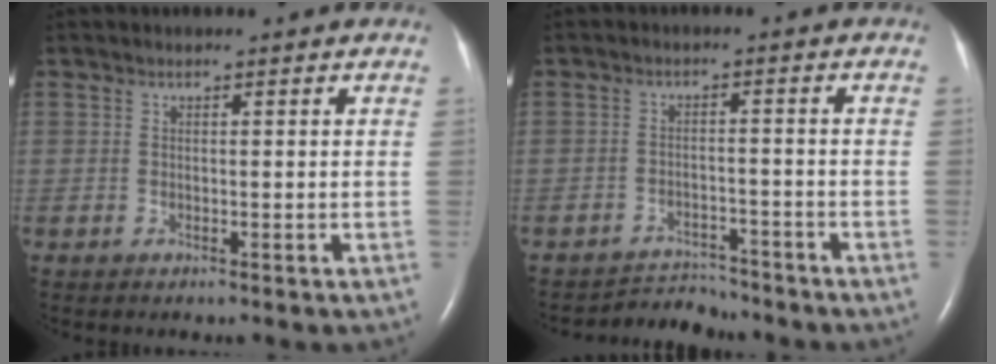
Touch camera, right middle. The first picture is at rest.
{"total": 4.3, "force": [-4.1, 0.5, -1.2], "torque": [0.018, -0.002, -0.065]}